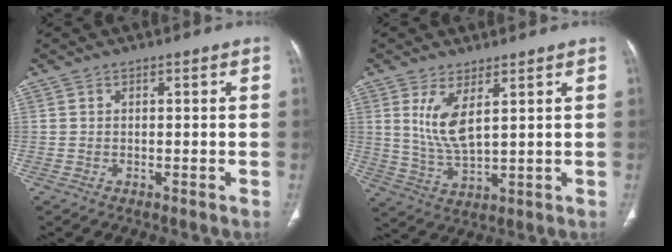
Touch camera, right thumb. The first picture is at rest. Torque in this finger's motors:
{"motor_torque": [-0.54, 1.00, 1.07, 0.30, 0.05]}